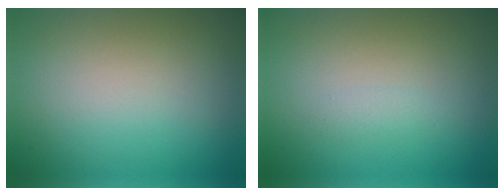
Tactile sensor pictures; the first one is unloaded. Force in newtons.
{"total": 0.6, "press": 0.6, "slide": 0.0}